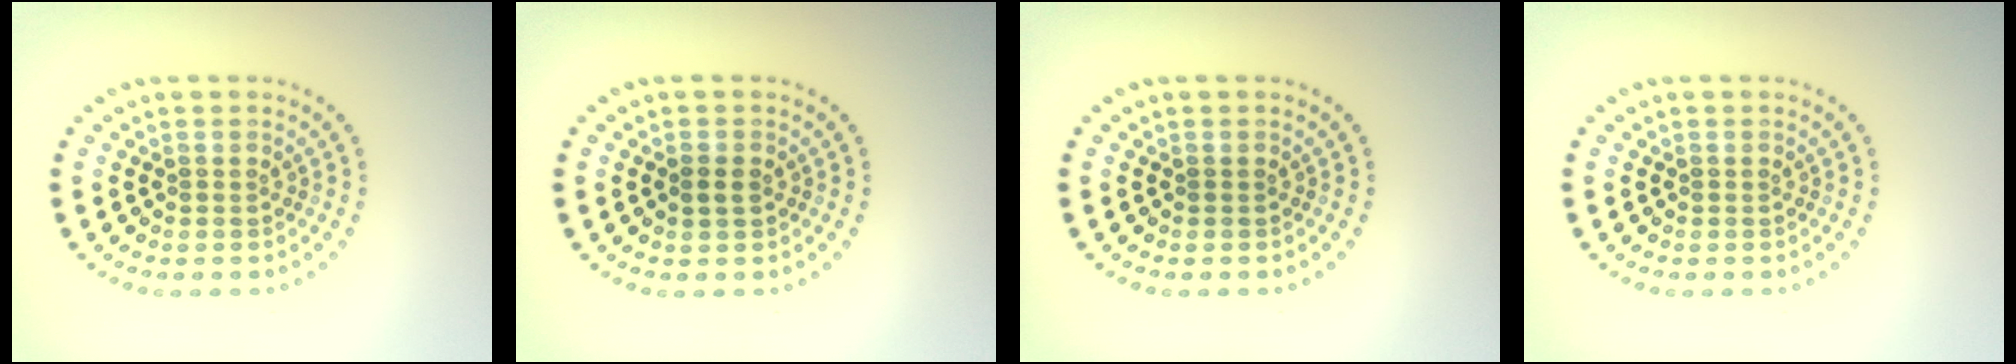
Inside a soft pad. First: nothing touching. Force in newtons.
{"total": 1.3, "press": 1.3, "slide": 0.3}
{"total": 0.0}
{"total": 0.0}